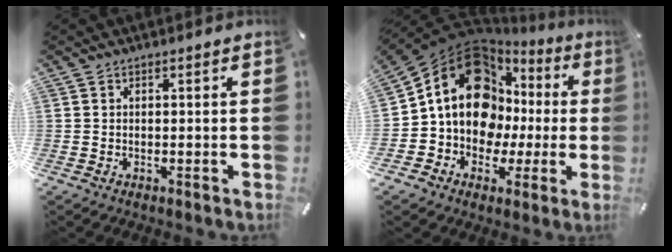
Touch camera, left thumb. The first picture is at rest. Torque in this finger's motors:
{"motor_torque": [1.06, 1.34, 2.76, 0.00, 0.26]}